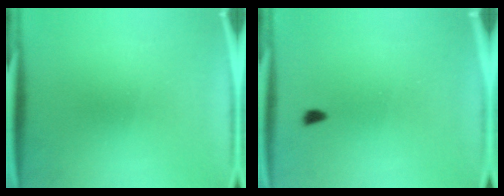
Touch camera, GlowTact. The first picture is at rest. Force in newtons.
{"total": 1.1}